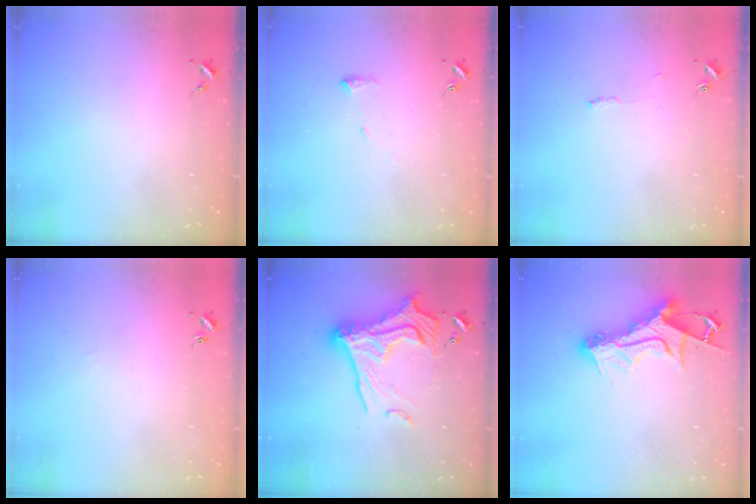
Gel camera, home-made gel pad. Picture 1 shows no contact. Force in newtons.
{"total": 6.2, "press": 6.1, "slide": 0.9}
{"total": 4.0, "press": 3.9, "slide": 0.6}
{"total": 1.1, "press": 1.1, "slide": 0.2}
{"total": 22.2, "press": 22.1, "slide": 2.7}
{"total": 13.9, "press": 13.8, "slide": 1.2}